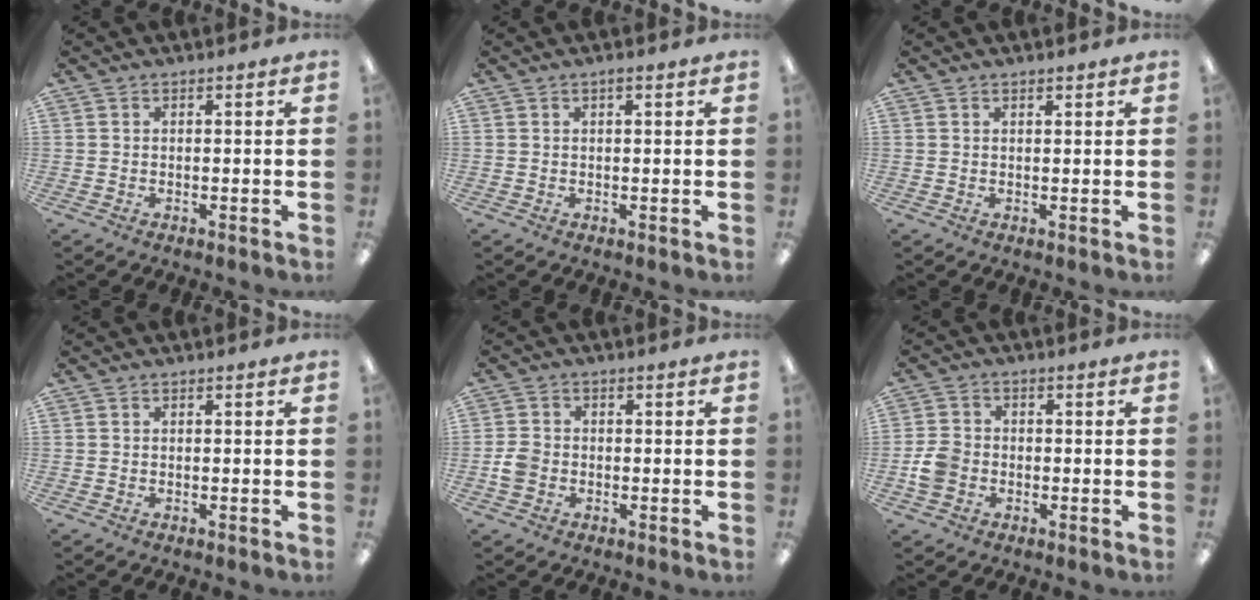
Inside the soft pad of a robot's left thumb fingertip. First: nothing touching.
{"total": 1.1, "force": [0.6, 0.2, 1.0], "torque": [-0.020, 0.002, 0.009]}
{"total": 0.9, "force": [0.8, 0.2, 0.3], "torque": [-0.007, 0.000, 0.014]}
{"total": 0.0}
{"total": 3.5, "force": [-1.0, 2.9, 1.8], "torque": [-0.028, 0.008, -0.017]}
{"total": 5.3, "force": [-1.4, 4.4, 2.7], "torque": [-0.050, 0.012, -0.024]}